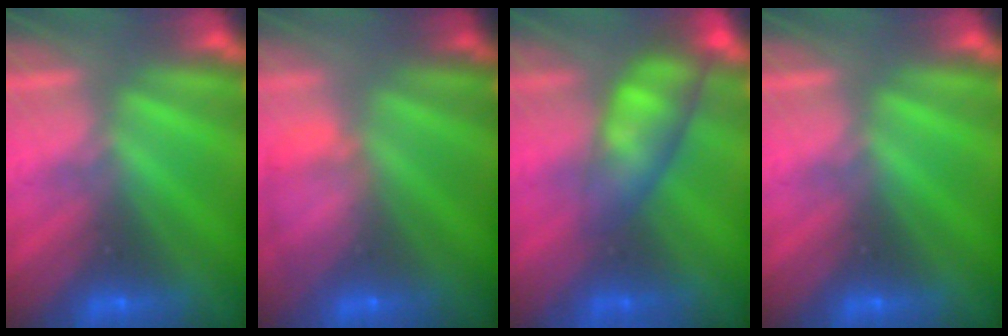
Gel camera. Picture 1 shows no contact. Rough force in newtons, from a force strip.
{"total": 8.7}
{"total": 4.8}
{"total": 0.0}